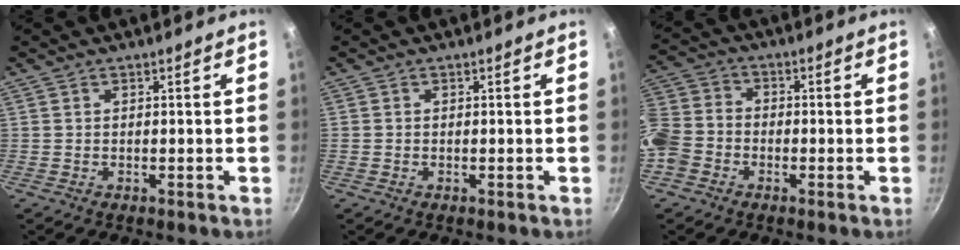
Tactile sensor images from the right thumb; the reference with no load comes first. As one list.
[{"total": 0.0}, {"total": 8.5, "force": [-3.8, 6.6, 3.9], "torque": [-0.062, 0.037, -0.090]}]